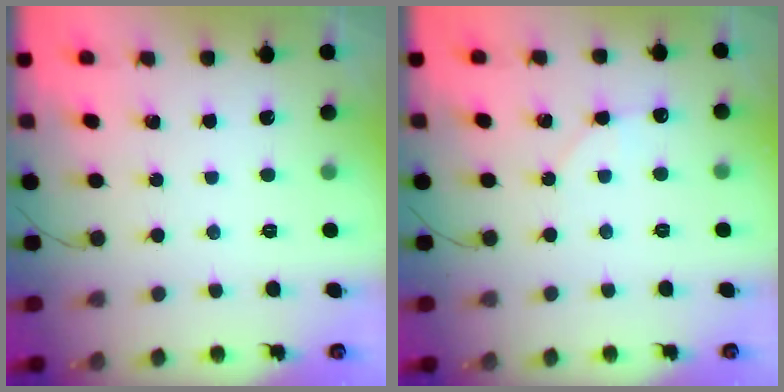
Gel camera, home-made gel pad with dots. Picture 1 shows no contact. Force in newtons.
{"total": 4.5, "press": 4.0, "slide": 2.2}